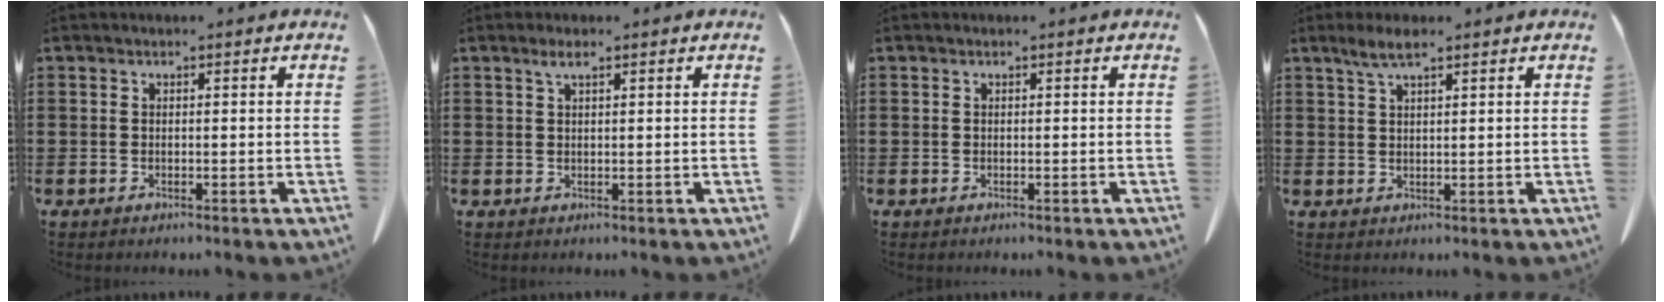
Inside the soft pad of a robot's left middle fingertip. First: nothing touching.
{"total": 1.9, "force": [1.1, 0.3, 1.5], "torque": [-0.032, 0.001, 0.019]}
{"total": 0.0}
{"total": 3.3, "force": [2.2, 0.5, 2.4], "torque": [-0.052, 0.000, 0.040]}